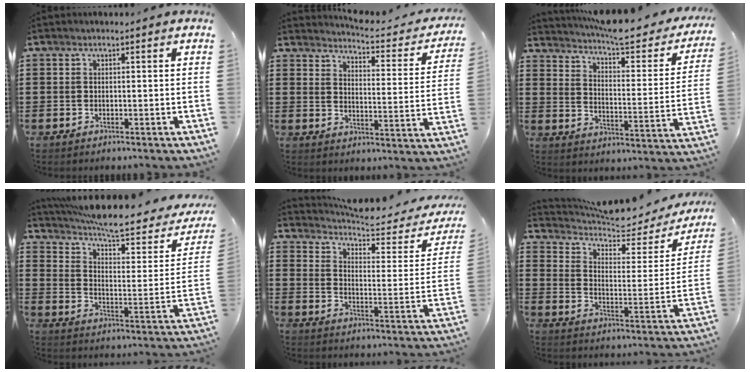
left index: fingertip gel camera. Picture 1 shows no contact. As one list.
[{"total": 3.6, "force": [3.5, -0.1, 1.1], "torque": [-0.036, -0.033, 0.052]}, {"total": 6.1, "force": [5.6, 0.1, 2.3], "torque": [-0.067, -0.040, 0.090]}, {"total": 8.6, "force": [7.2, 0.9, 4.6], "torque": [-0.115, -0.048, 0.121]}, {"total": 4.6, "force": [4.2, 0.4, 1.8], "torque": [-0.062, -0.031, 0.064]}, {"total": 5.6, "force": [4.9, 1.2, 2.4], "torque": [-0.065, -0.036, 0.077]}]